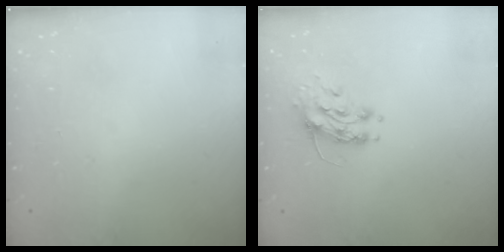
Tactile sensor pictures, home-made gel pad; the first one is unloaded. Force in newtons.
{"total": 7.9, "press": 7.9, "slide": 0.1}